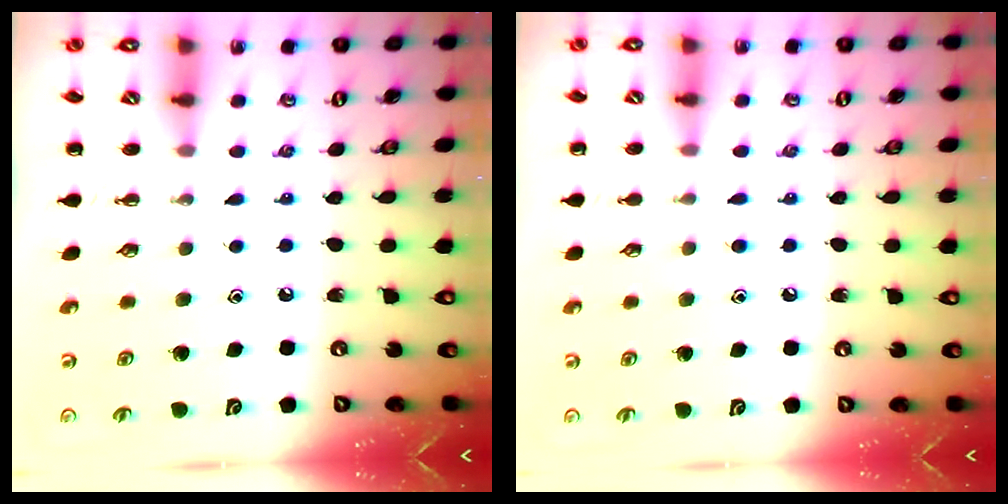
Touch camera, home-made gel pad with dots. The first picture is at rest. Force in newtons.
{"total": 5.9, "press": 5.4, "slide": 2.3}